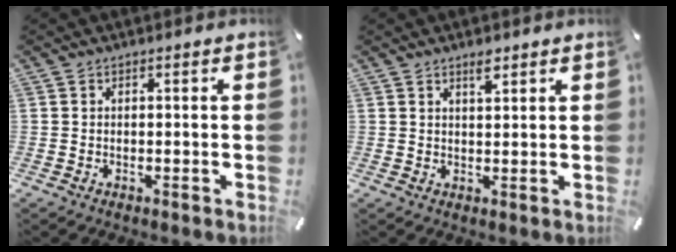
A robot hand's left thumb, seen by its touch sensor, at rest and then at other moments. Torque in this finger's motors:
{"motor_torque": [-0.08, -0.11, 0.11, 0.05, 0.04]}